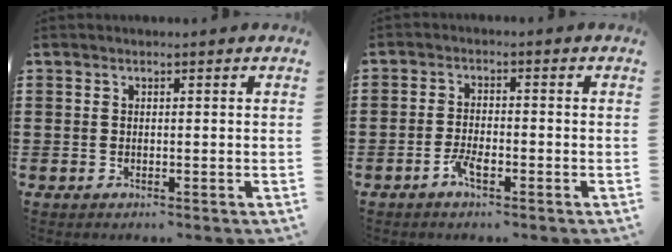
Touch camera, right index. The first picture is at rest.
{"total": 2.8, "force": [-1.7, 0.9, 2.0], "torque": [-0.048, 0.002, -0.037]}